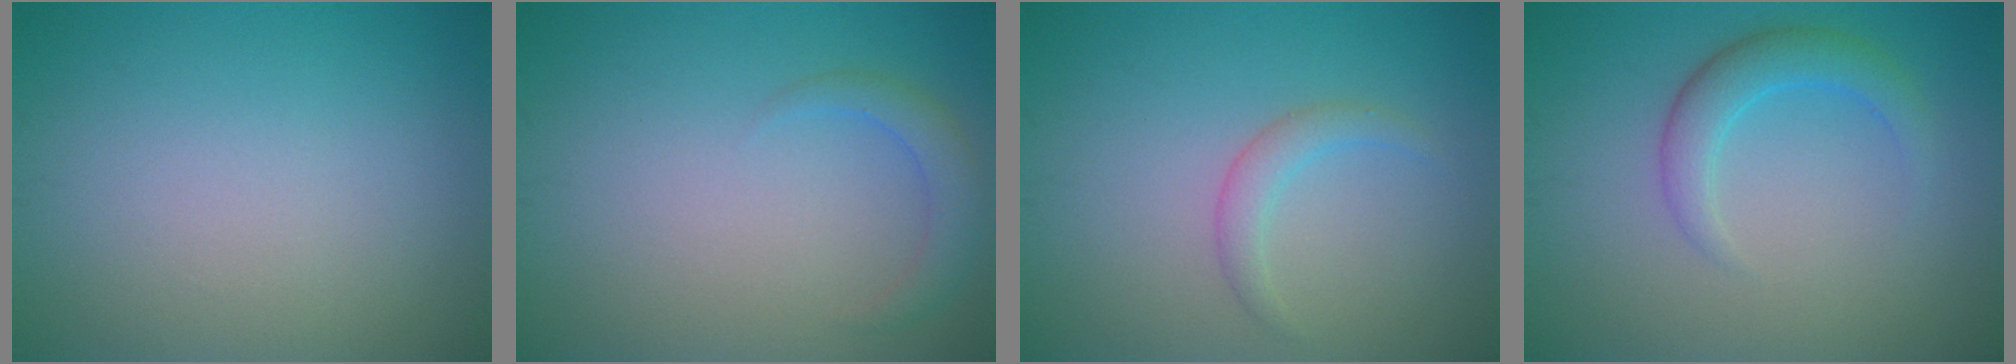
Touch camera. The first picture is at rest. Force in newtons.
{"total": 1.9, "press": 1.9, "slide": 0.1}
{"total": 1.7, "press": 1.7, "slide": 0.1}
{"total": 3.0, "press": 3.0, "slide": 0.1}